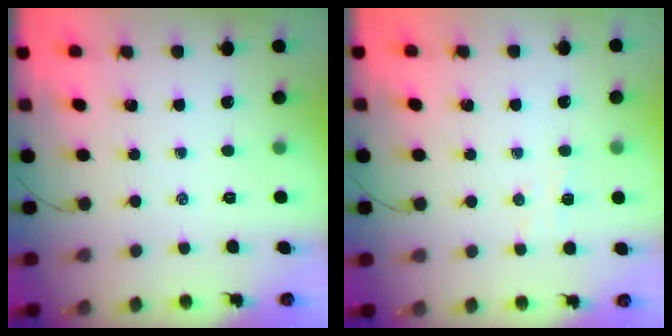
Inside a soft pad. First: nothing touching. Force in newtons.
{"total": 4.2, "press": 4.1, "slide": 0.9}